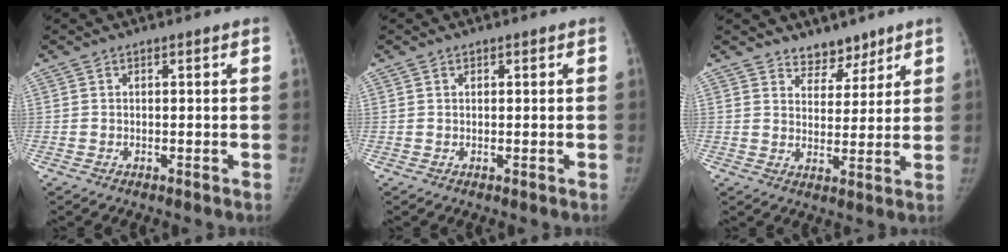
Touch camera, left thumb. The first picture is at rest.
{"total": 0.5, "force": [0.4, 0.3, 0.1], "torque": [-0.002, -0.002, 0.006]}
{"total": 5.4, "force": [4.5, 2.9, 0.8], "torque": [0.020, -0.034, 0.074]}